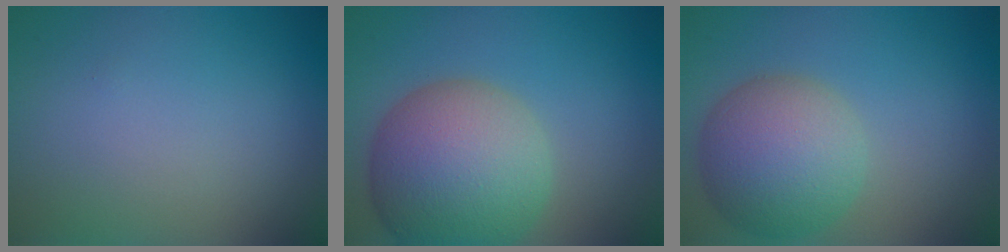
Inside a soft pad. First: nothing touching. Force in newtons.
{"total": 10.4, "press": 10.4, "slide": 0.9}
{"total": 7.1, "press": 7.1, "slide": 0.4}